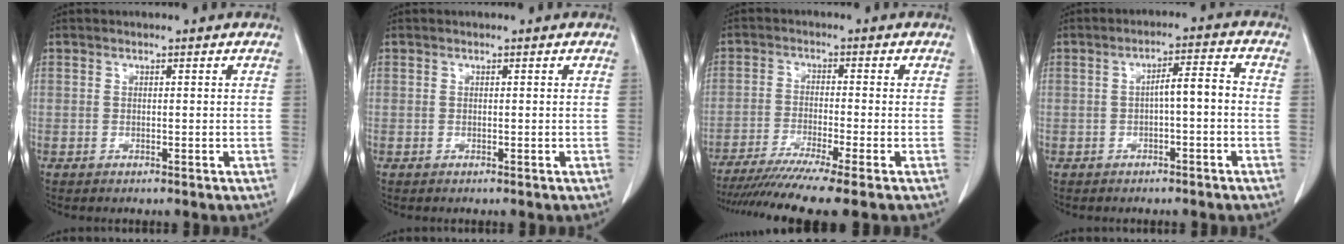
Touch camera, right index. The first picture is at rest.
{"total": 0.0}
{"total": 11.1, "force": [-9.1, -1.6, 6.2], "torque": [-0.084, -0.030, -0.143]}
{"total": 4.2, "force": [-0.7, 0.8, 4.1], "torque": [-0.062, 0.018, -0.009]}